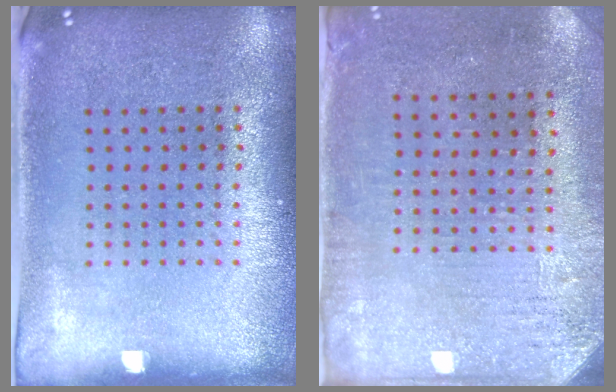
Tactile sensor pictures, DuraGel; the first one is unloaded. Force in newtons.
{"total": 3.1, "press": 2.6, "slide": 1.7}